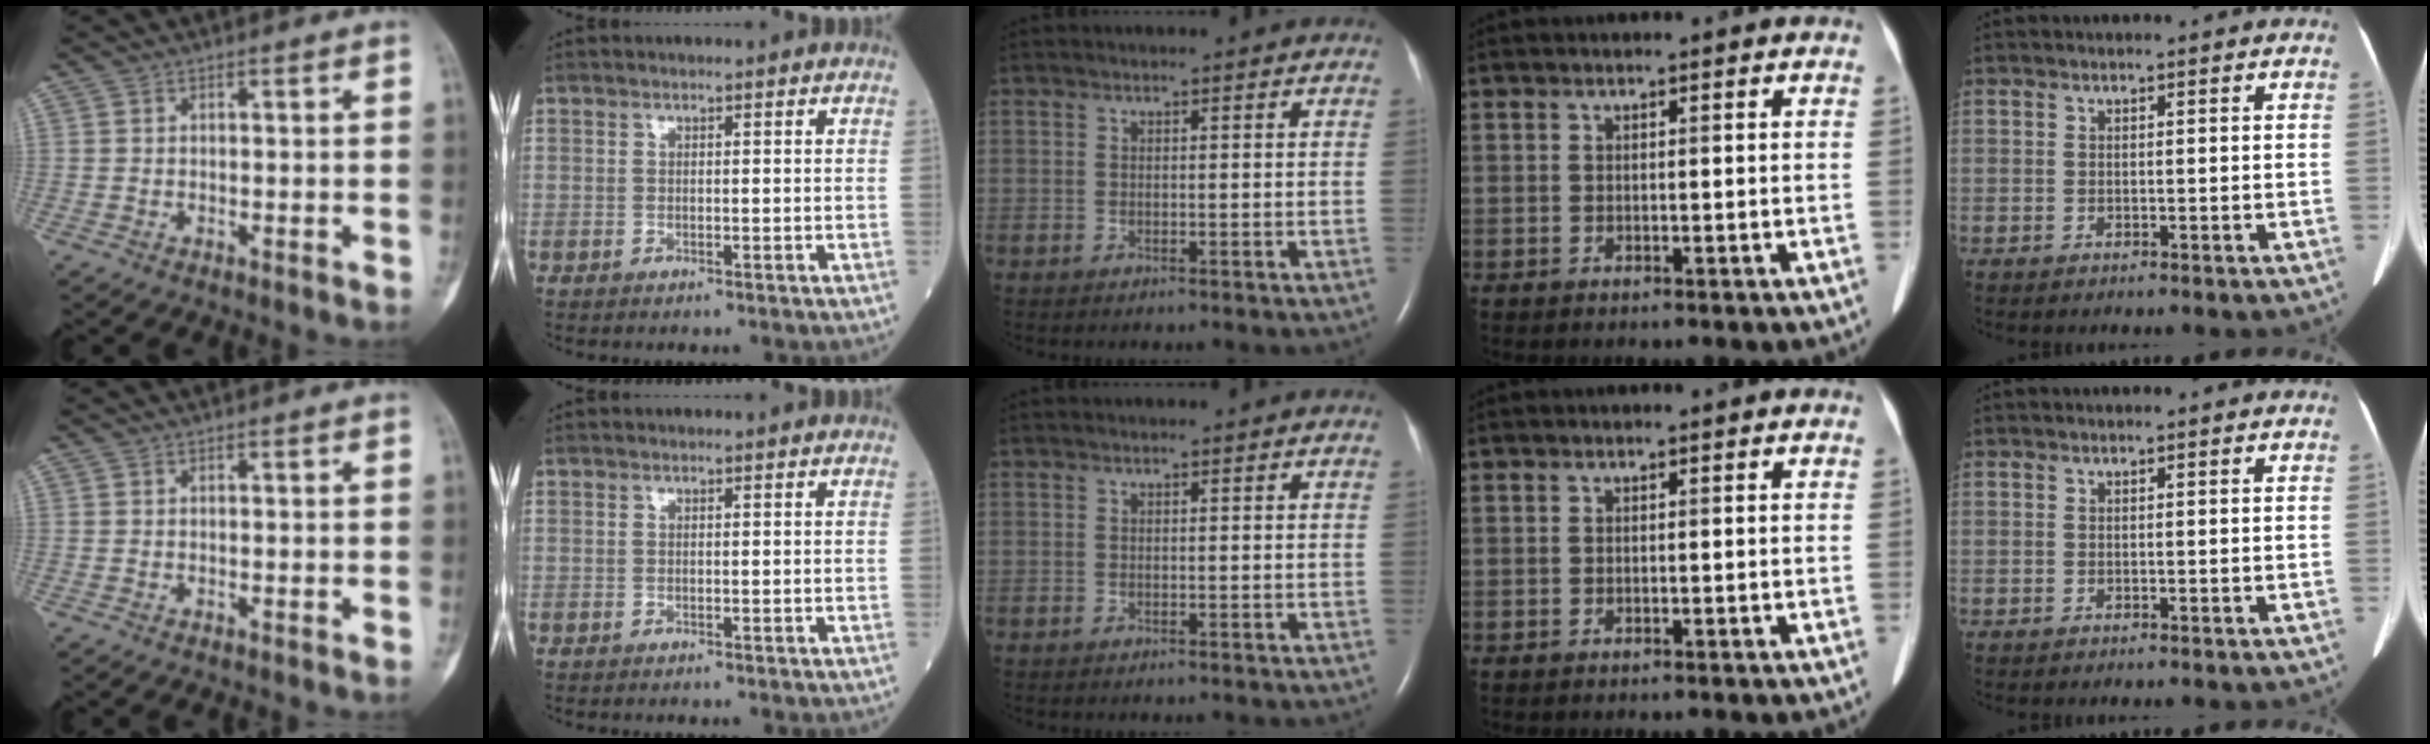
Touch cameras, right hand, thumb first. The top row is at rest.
{}